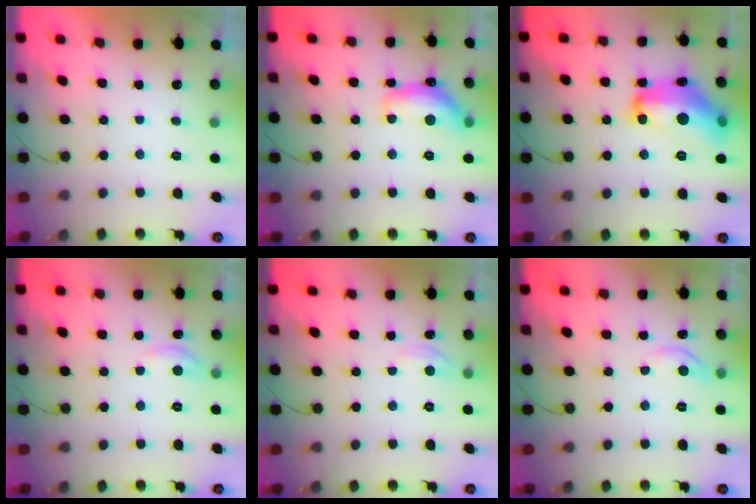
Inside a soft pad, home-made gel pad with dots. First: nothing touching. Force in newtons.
{"total": 15.8, "press": 15.8, "slide": 1.0}
{"total": 20.4, "press": 20.4, "slide": 1.4}
{"total": 2.9, "press": 2.9, "slide": 0.2}
{"total": 3.6, "press": 3.6, "slide": 0.5}
{"total": 5.9, "press": 5.9, "slide": 0.5}